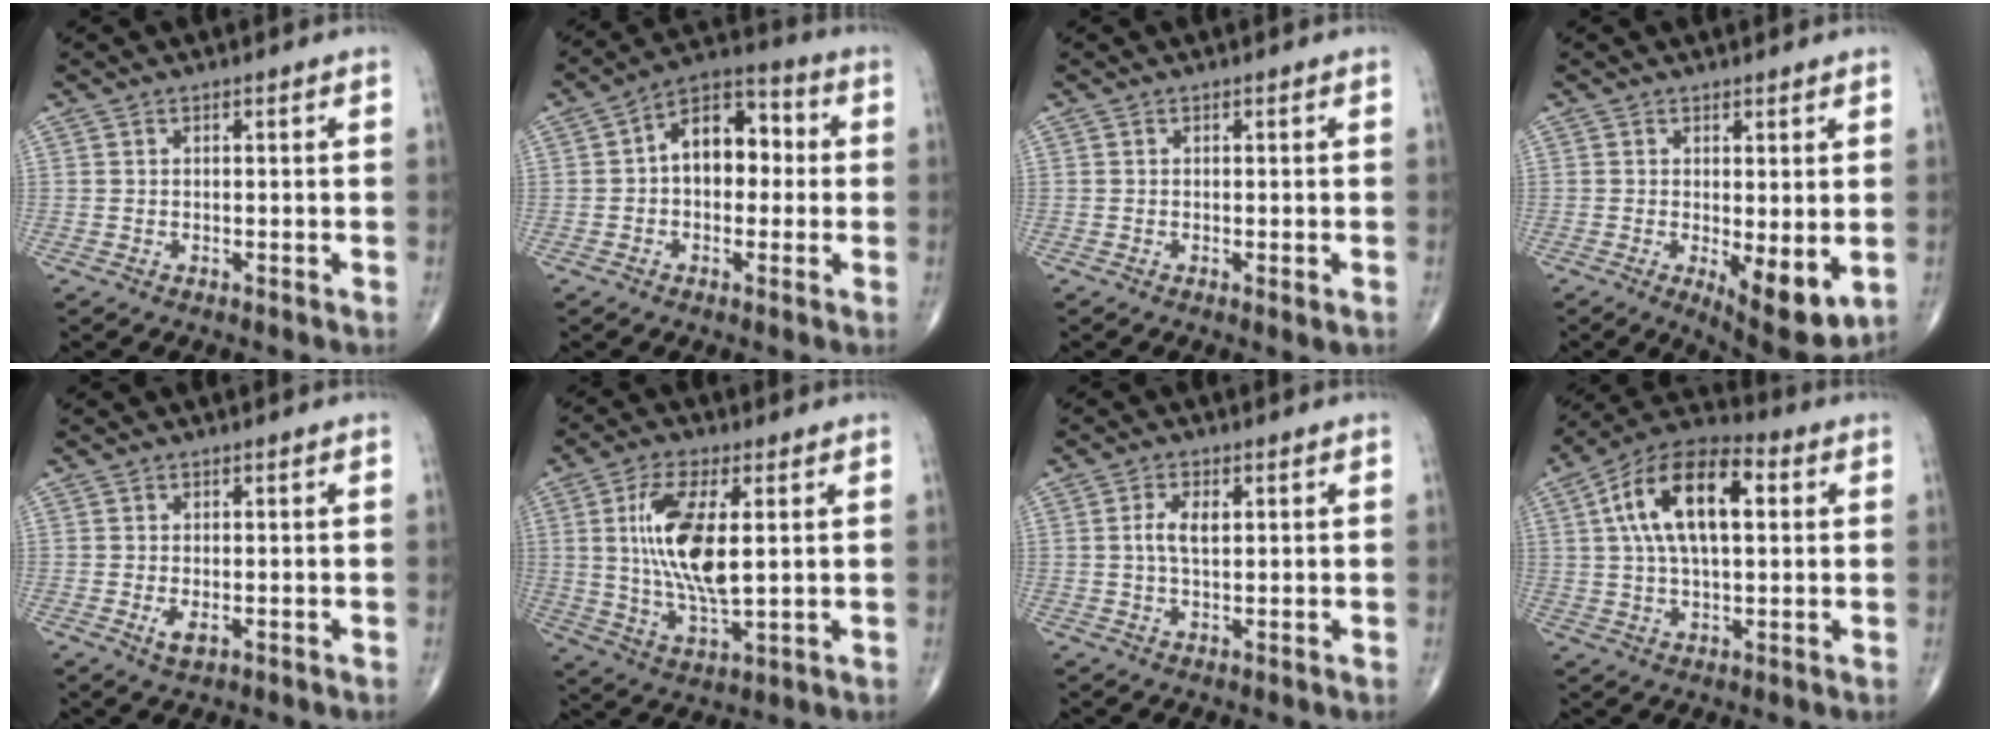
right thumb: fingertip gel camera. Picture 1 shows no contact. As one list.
[{"total": 11.5, "force": [0.7, 7.4, 8.7], "torque": [-0.105, 0.035, -0.003]}, {"total": 1.0, "force": [-0.3, 0.2, 1.0], "torque": [-0.015, -0.003, -0.003]}, {"total": 8.4, "force": [-1.2, 3.0, 7.7], "torque": [-0.103, -0.023, -0.010]}, {"total": 2.2, "force": [-0.6, 1.1, 1.9], "torque": [-0.037, -0.004, -0.009]}, {"total": 14.4, "force": [2.3, 5.4, 13.1], "torque": [-0.261, -0.018, 0.049]}, {"total": 3.9, "force": [0.7, 1.9, 3.3], "torque": [-0.069, 0.003, 0.013]}, {"total": 17.1, "force": [3.9, 8.3, 14.4], "torque": [-0.249, 0.025, 0.059]}]